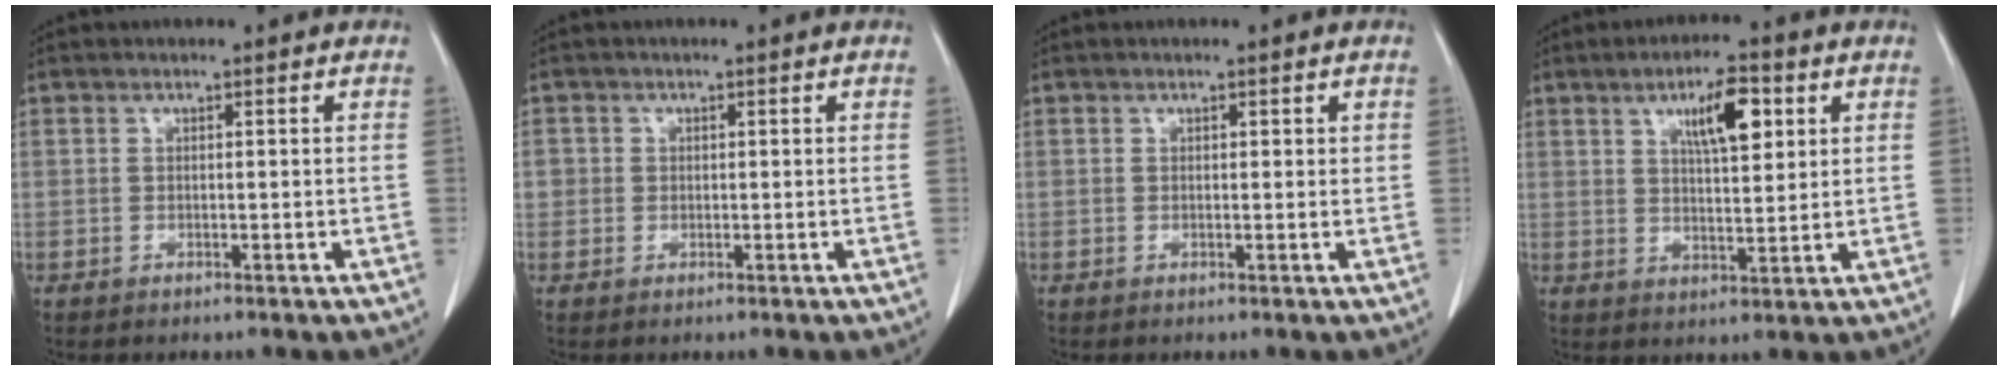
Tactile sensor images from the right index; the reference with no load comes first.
{"total": 1.7, "force": [0.1, 1.7, 0.3], "torque": [0.006, 0.004, 0.001]}
{"total": 0.7, "force": [0.4, 0.4, 0.5], "torque": [-0.001, 0.000, 0.003]}
{"total": 7.8, "force": [3.4, 2.1, 6.7], "torque": [-0.115, 0.006, 0.058]}